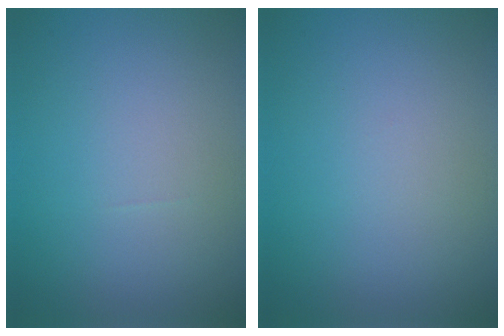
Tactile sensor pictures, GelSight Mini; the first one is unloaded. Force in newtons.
{"total": 0.0}